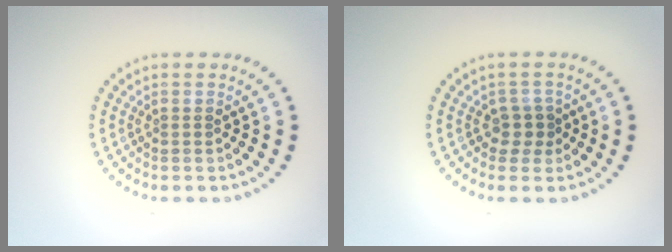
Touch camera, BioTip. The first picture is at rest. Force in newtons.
{"total": 1.8, "press": 1.5, "slide": 1.0}